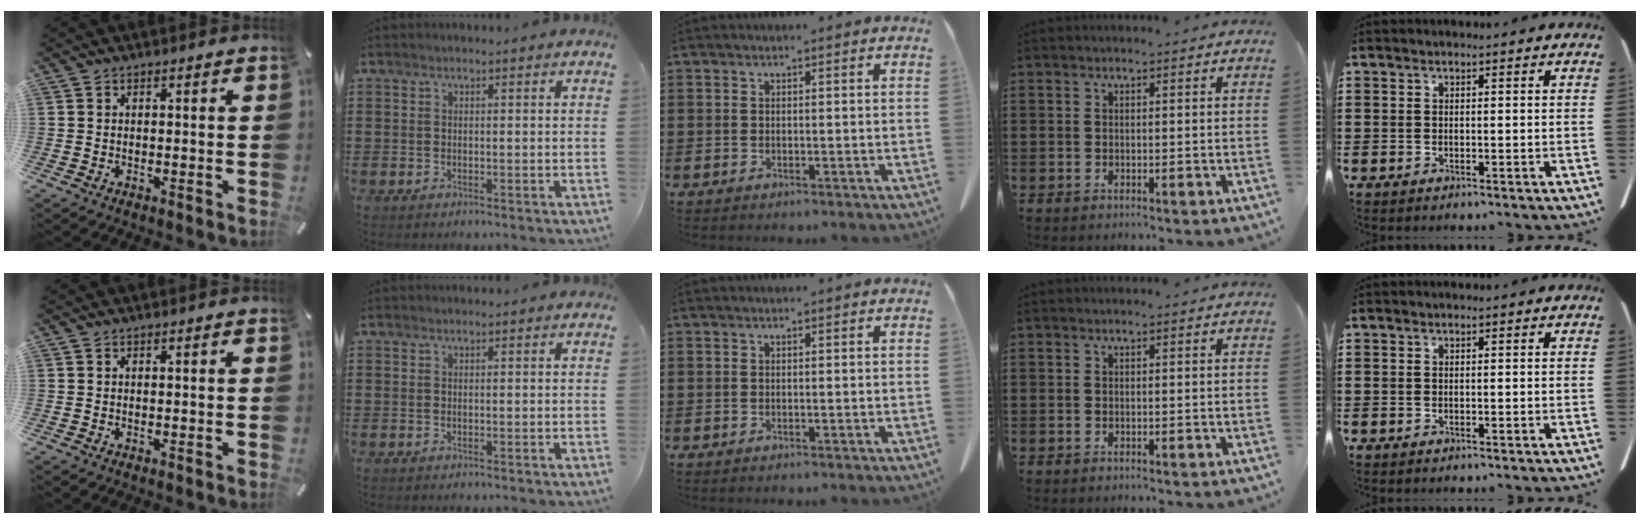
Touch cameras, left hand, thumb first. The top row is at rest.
{}